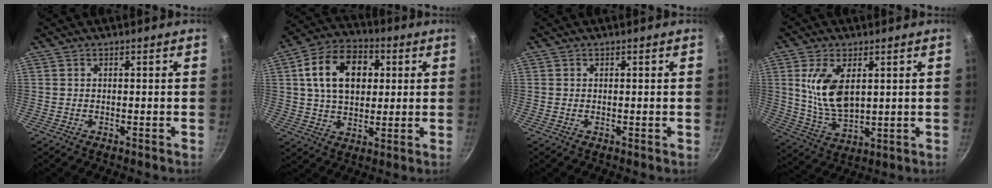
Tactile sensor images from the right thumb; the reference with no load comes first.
{"total": 16.0, "force": [3.7, 11.0, 11.0], "torque": [-0.157, 0.013, 0.051]}
{"total": 0.0}
{"total": 11.6, "force": [3.0, 6.2, 9.3], "torque": [-0.172, -0.024, 0.069]}